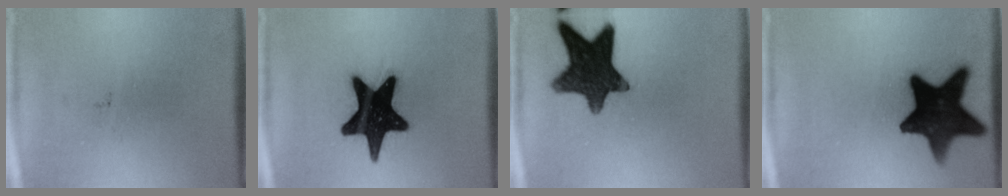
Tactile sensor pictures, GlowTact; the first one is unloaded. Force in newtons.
{"total": 19.6}
{"total": 13.7}
{"total": 15.9}